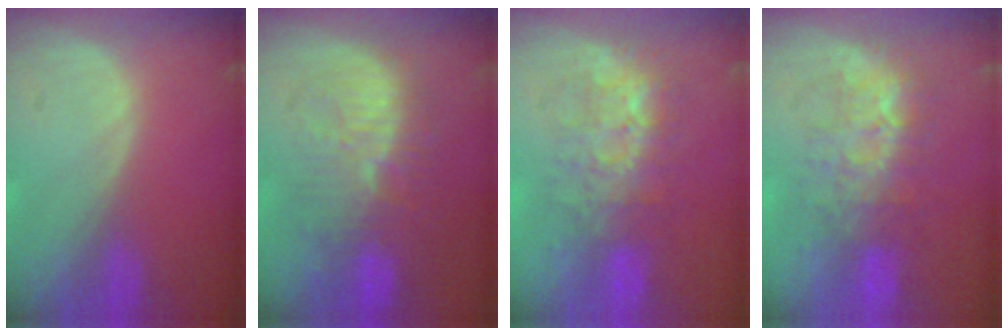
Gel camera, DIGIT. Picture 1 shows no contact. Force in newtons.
{"total": 11.1, "press": 9.9, "slide": 5.0}
{"total": 7.7, "press": 7.6, "slide": 1.4}
{"total": 8.2, "press": 7.9, "slide": 2.3}